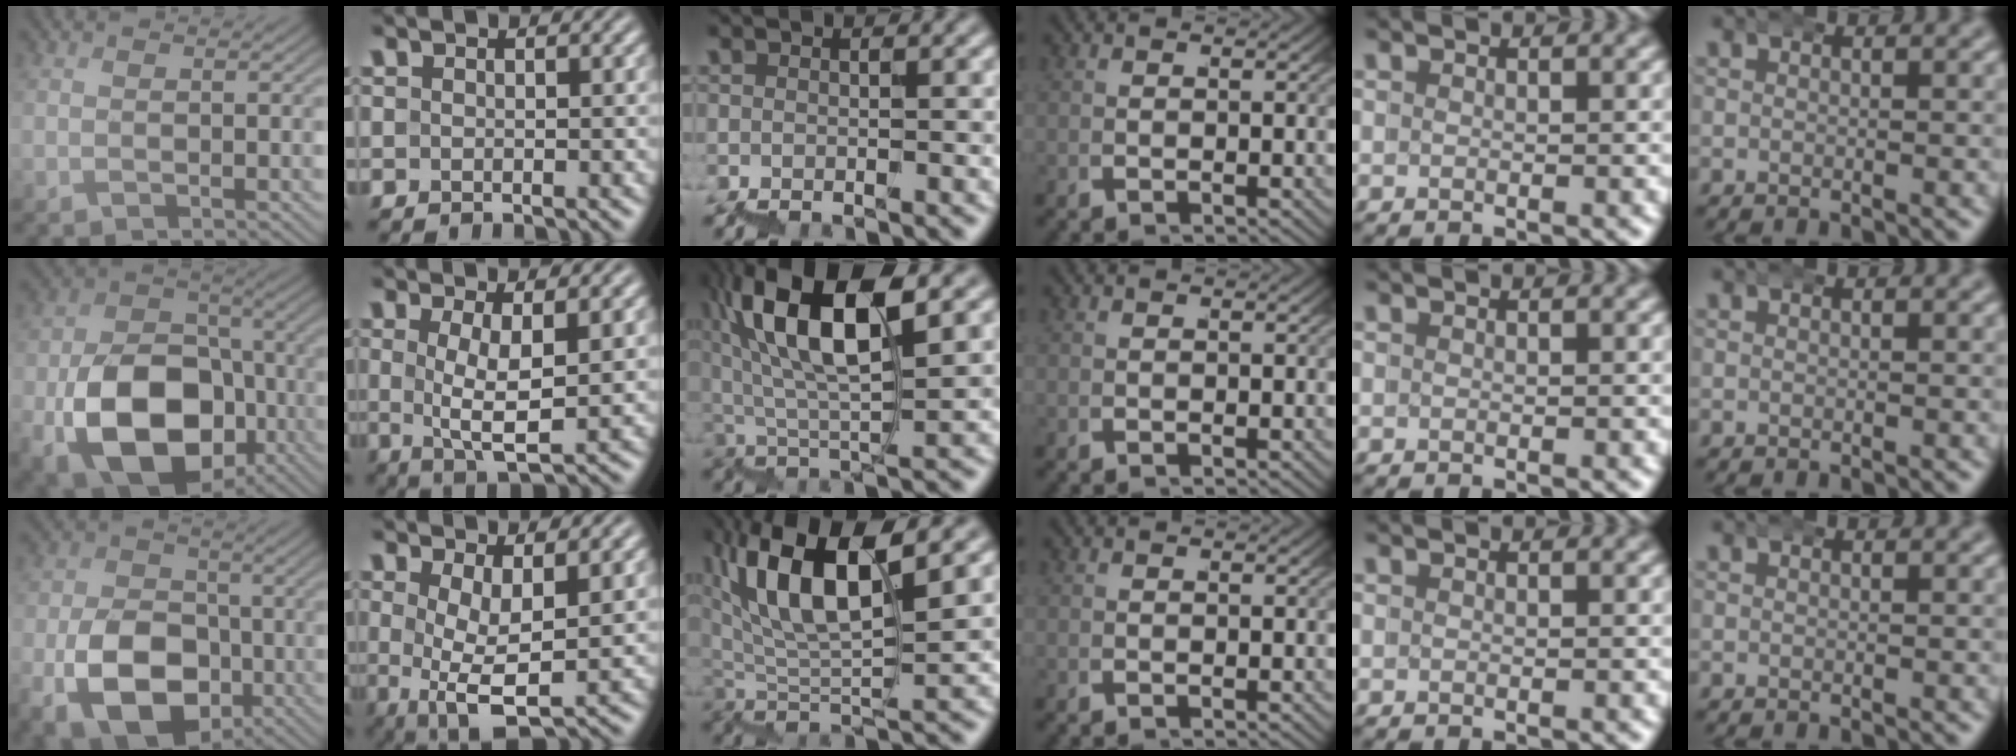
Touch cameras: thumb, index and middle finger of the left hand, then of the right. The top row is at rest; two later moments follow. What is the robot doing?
{"motion": "wrap", "object": "bubble wrap"}